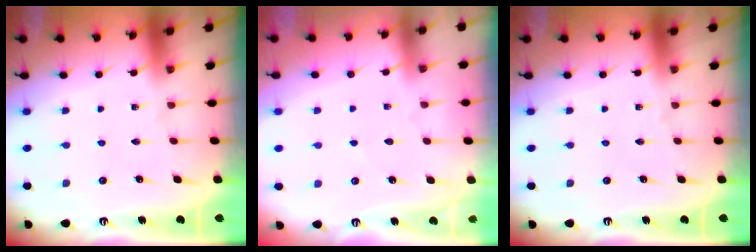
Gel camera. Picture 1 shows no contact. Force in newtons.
{"total": 2.7, "press": 2.6, "slide": 0.3}
{"total": 0.0}